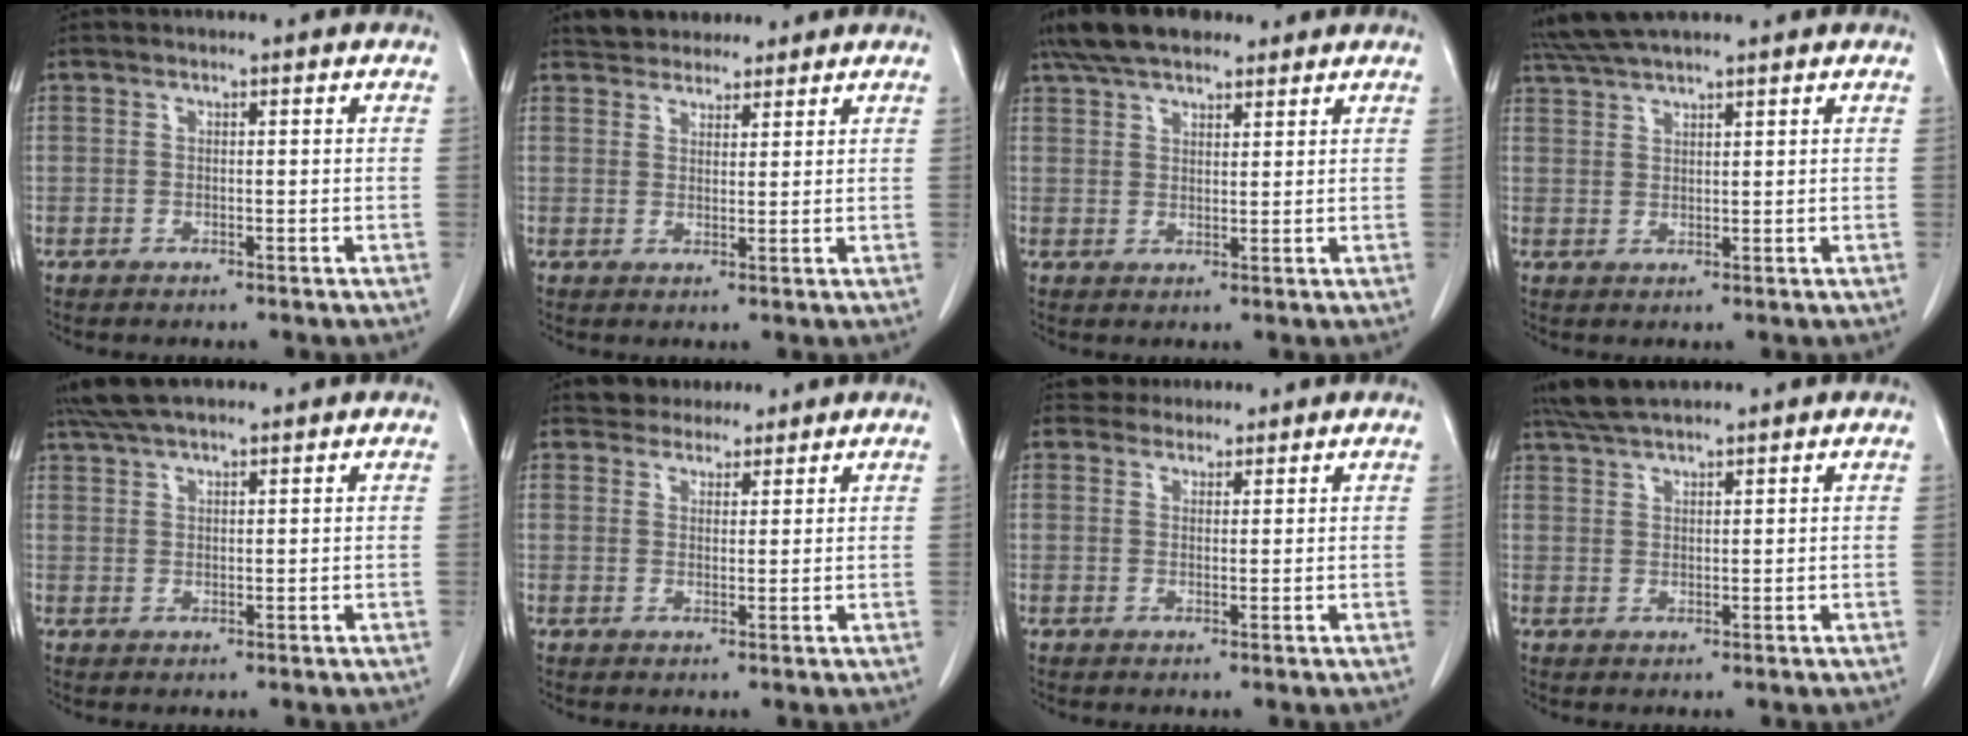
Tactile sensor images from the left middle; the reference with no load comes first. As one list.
[{"total": 5.4, "force": [4.8, 2.2, 1.0], "torque": [-0.010, 0.020, 0.080]}, {"total": 9.4, "force": [7.6, 3.5, 4.4], "torque": [-0.075, 0.031, 0.133]}, {"total": 6.3, "force": [5.6, 0.2, 2.8], "torque": [-0.053, 0.032, 0.105]}, {"total": 5.9, "force": [5.1, 1.0, 2.9], "torque": [-0.054, 0.031, 0.094]}, {"total": 3.9, "force": [3.5, 1.6, 0.3], "torque": [-0.002, 0.014, 0.057]}, {"total": 2.7, "force": [2.5, 1.0, -0.4], "torque": [0.006, 0.015, 0.041]}, {"total": 5.6, "force": [5.0, 0.5, 2.4], "torque": [-0.050, 0.024, 0.096]}]